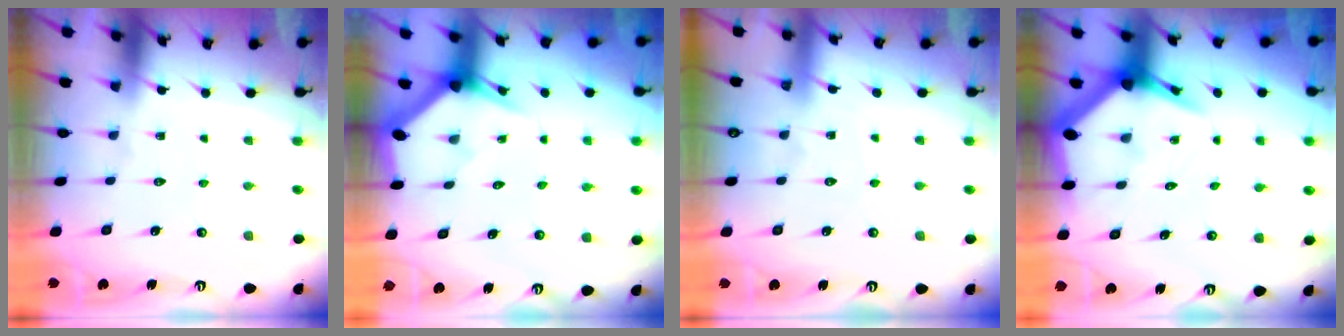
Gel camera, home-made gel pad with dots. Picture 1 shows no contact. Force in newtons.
{"total": 3.1, "press": 3.1, "slide": 0.2}
{"total": 2.4, "press": 2.4, "slide": 0.3}
{"total": 5.0, "press": 5.0, "slide": 0.6}